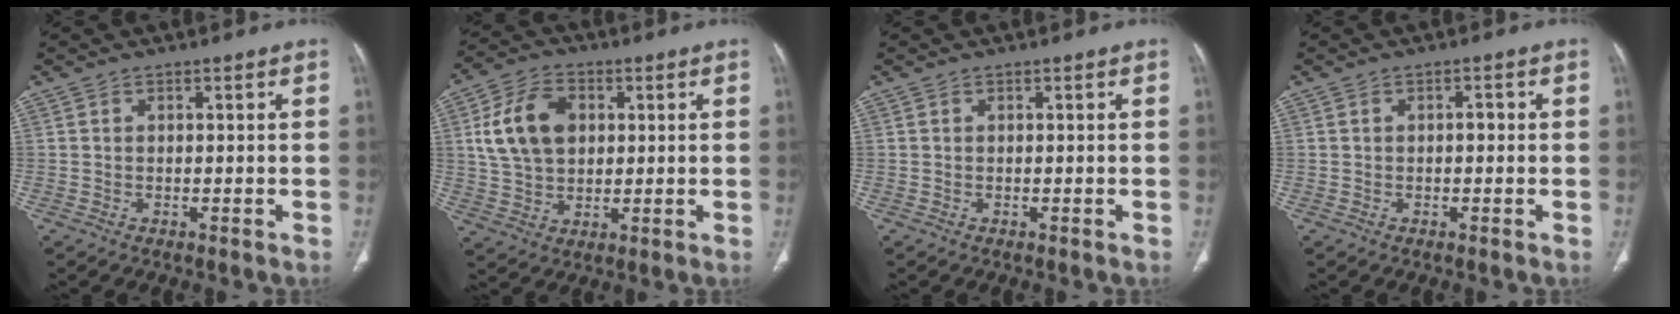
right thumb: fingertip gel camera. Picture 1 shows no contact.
{"total": 12.1, "force": [2.7, 8.4, 8.4], "torque": [-0.143, 0.006, 0.049]}
{"total": 0.0}
{"total": 1.4, "force": [-0.1, 0.8, 1.1], "torque": [-0.012, 0.005, -0.005]}